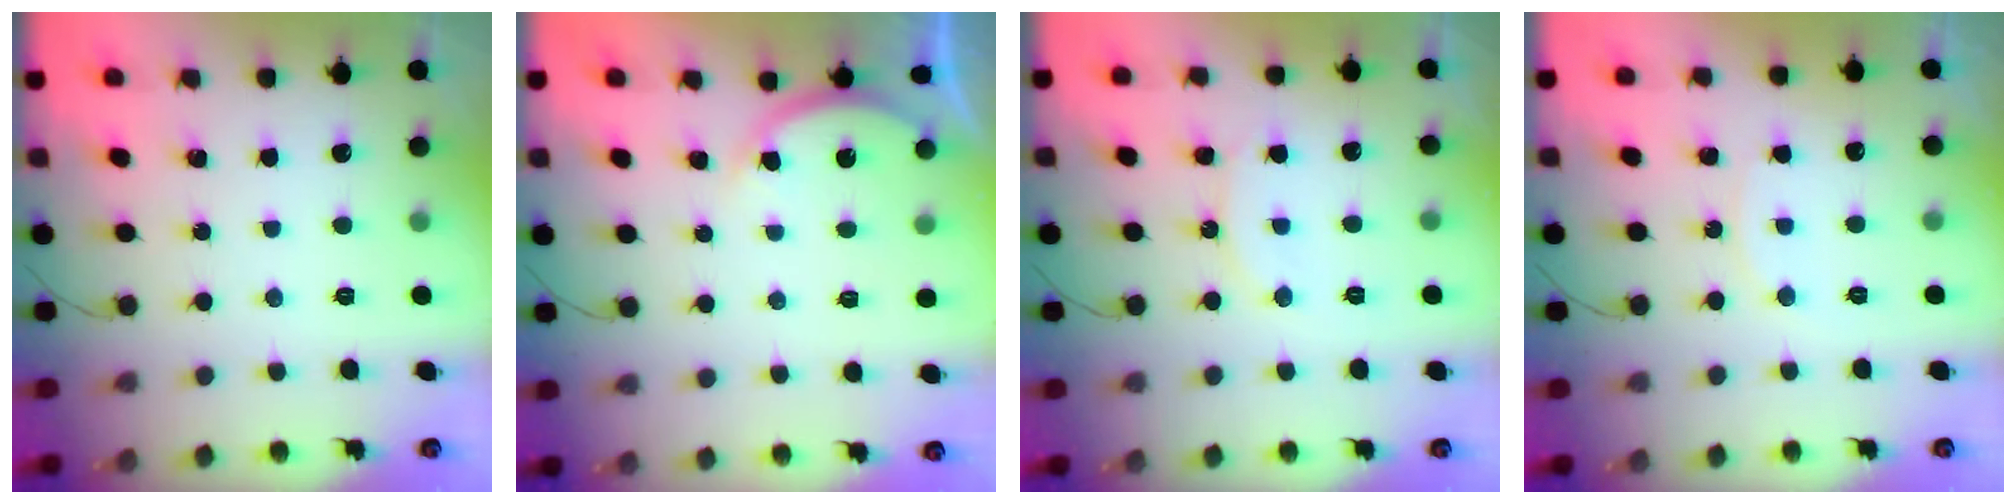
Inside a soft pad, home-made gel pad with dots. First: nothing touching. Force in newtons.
{"total": 3.7, "press": 3.6, "slide": 0.6}
{"total": 7.7, "press": 7.6, "slide": 0.9}
{"total": 5.8, "press": 5.7, "slide": 0.6}